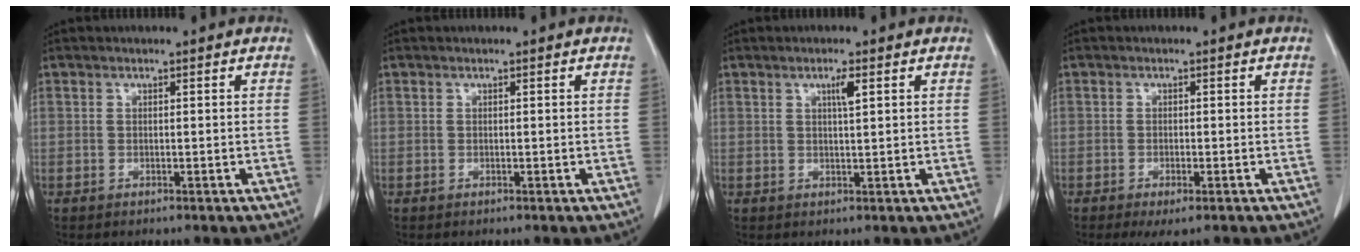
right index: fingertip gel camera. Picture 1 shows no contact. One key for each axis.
{"total": 0.0}
{"total": 2.1, "fx": 0.9, "fy": 0.1, "fz": 1.9, "tx": -0.035, "ty": -0.002, "tz": 0.015}
{"total": 3.1, "fx": -1.9, "fy": 0.8, "fz": 2.3, "tx": -0.037, "ty": -0.006, "tz": -0.026}